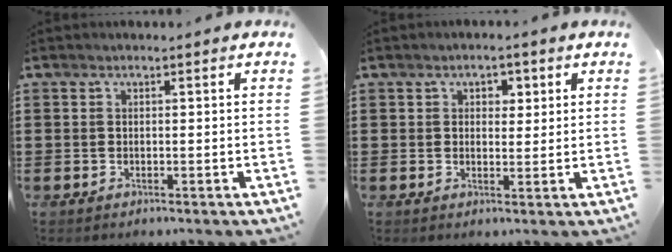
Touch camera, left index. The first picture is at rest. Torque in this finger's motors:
{"motor_torque": [0.51, -0.02, 0.06, 0.02]}